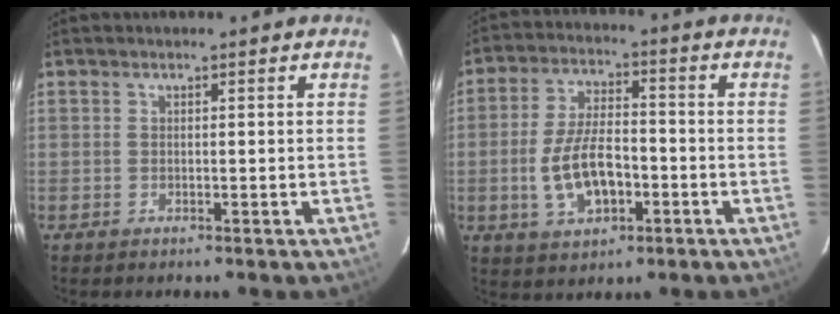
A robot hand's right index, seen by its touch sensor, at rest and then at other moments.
{"total": 10.9, "force": [-3.1, 5.2, 9.1], "torque": [-0.184, 0.004, -0.046]}